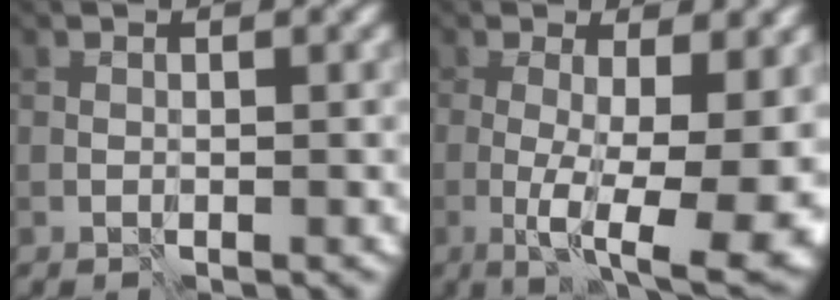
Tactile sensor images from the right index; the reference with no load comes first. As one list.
[{"total": 10.5, "force": [-1.5, 2.8, 10.0], "torque": [-0.123, -0.006, -0.018]}]